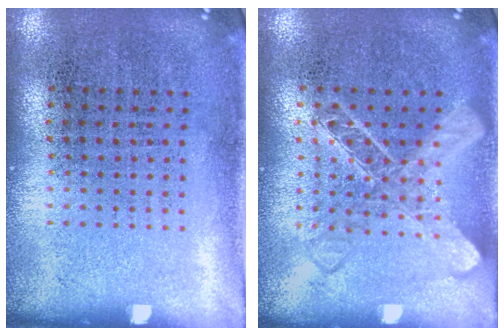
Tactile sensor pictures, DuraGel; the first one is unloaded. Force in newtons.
{"total": 1.6, "press": 1.6, "slide": 0.4}